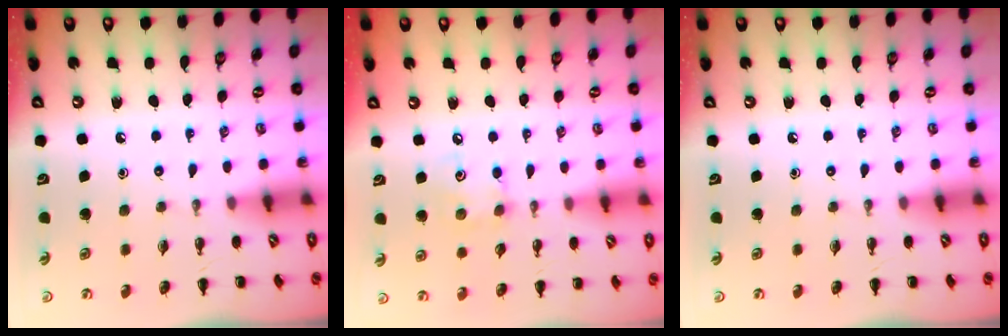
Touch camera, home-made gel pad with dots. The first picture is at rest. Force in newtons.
{"total": 5.2, "press": 5.2, "slide": 0.8}
{"total": 0.0}